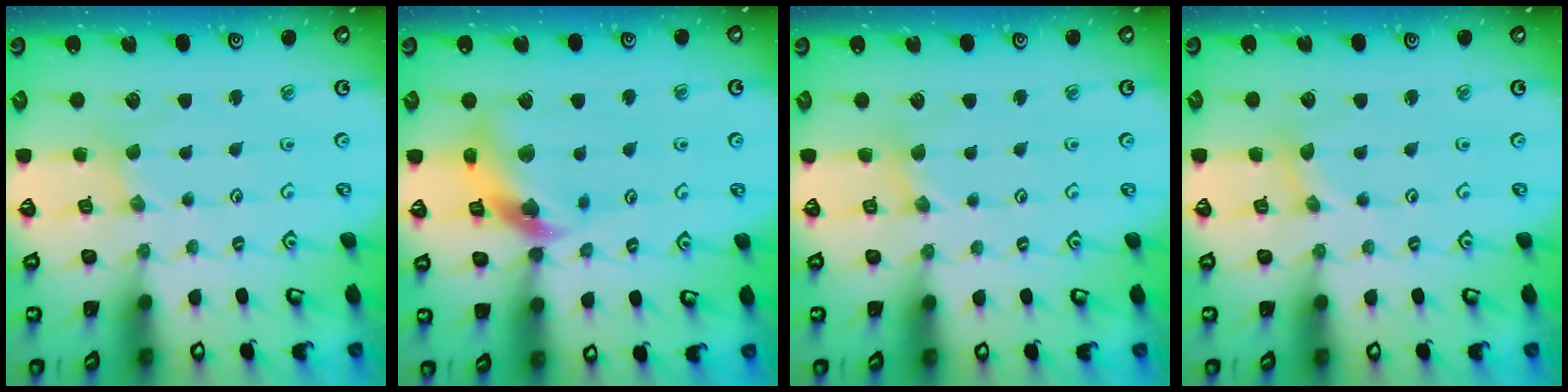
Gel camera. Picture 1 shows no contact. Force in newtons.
{"total": 12.0, "press": 11.9, "slide": 1.7}
{"total": 2.2, "press": 2.2, "slide": 0.4}
{"total": 0.9, "press": 0.9, "slide": 0.2}